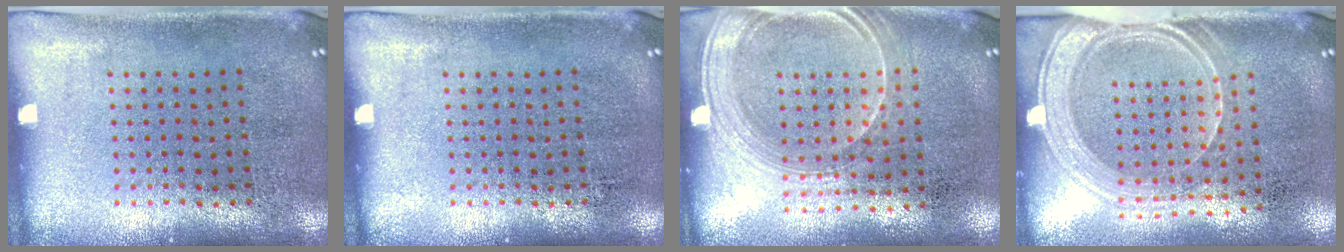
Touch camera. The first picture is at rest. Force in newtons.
{"total": 0.0}
{"total": 1.7, "press": 1.5, "slide": 0.9}
{"total": 1.9, "press": 1.7, "slide": 0.9}